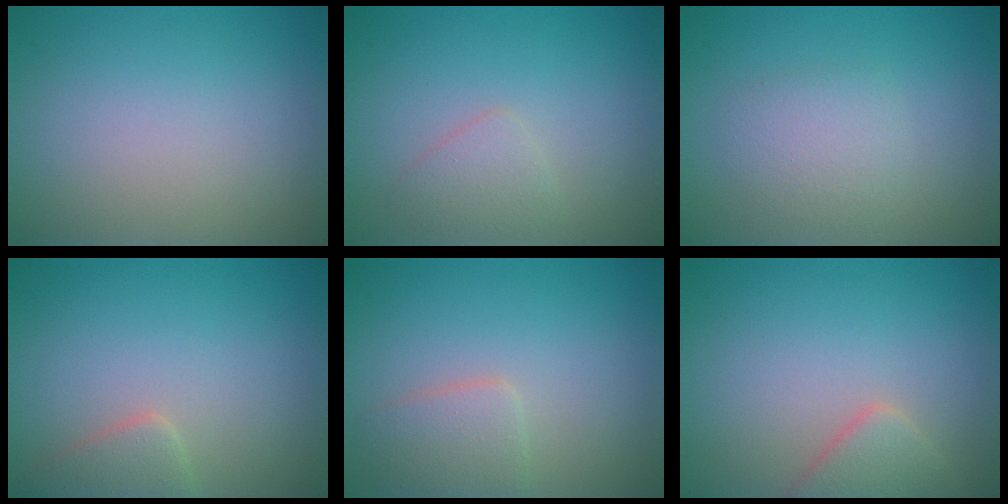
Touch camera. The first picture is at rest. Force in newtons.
{"total": 1.6, "press": 1.6, "slide": 0.1}
{"total": 2.4, "press": 2.4, "slide": 0.2}
{"total": 2.3, "press": 2.3, "slide": 0.1}
{"total": 2.4, "press": 2.4, "slide": 0.1}
{"total": 2.8, "press": 2.8, "slide": 0.1}